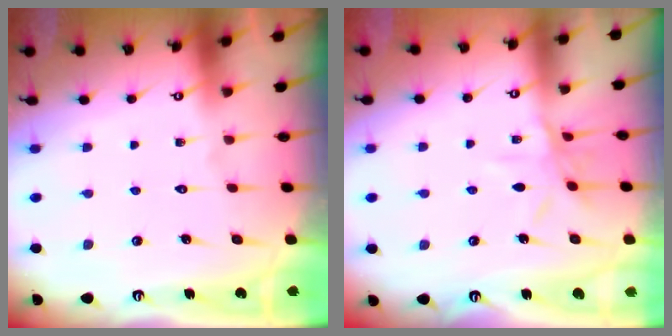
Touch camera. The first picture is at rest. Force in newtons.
{"total": 7.5, "press": 7.5, "slide": 0.4}